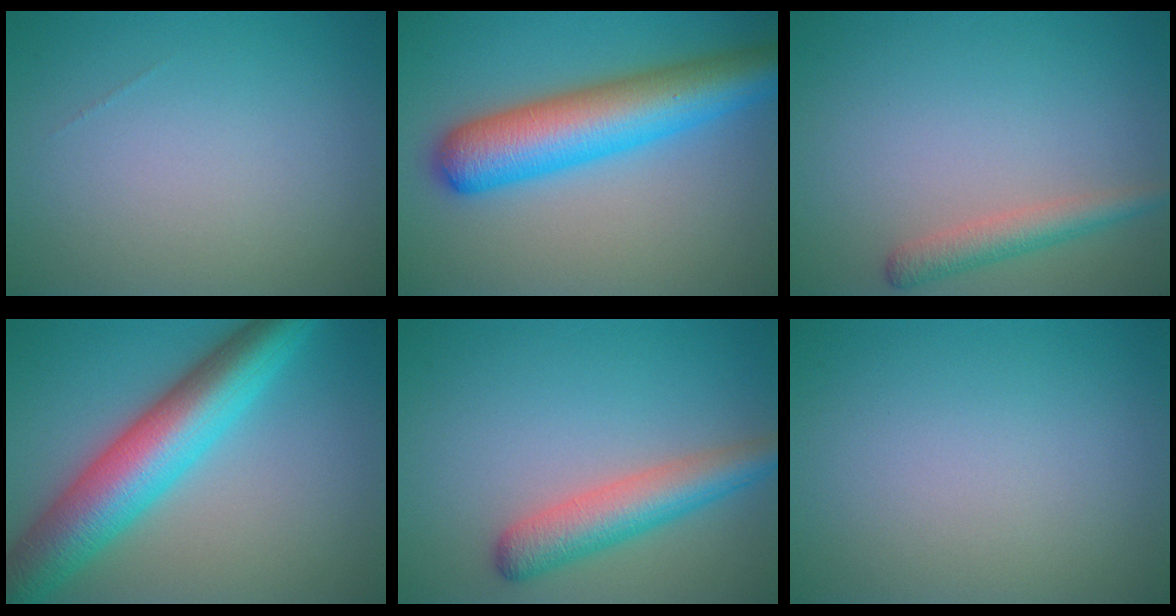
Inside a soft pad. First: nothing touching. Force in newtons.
{"total": 9.0, "press": 9.0, "slide": 0.3}
{"total": 2.4, "press": 2.4, "slide": 0.1}
{"total": 10.0, "press": 10.0, "slide": 0.1}
{"total": 4.6, "press": 4.6, "slide": 0.2}
{"total": 0.0}